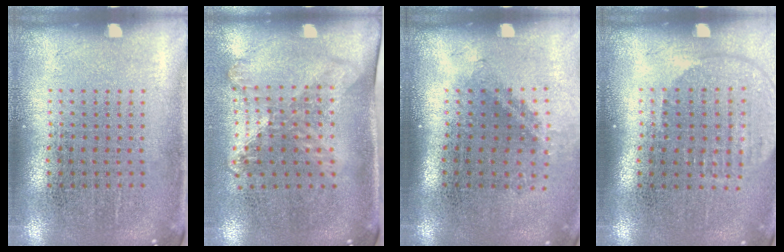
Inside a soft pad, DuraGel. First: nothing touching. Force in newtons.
{"total": 1.6, "press": 1.2, "slide": 1.0}
{"total": 1.5, "press": 1.0, "slide": 1.0}
{"total": 1.8, "press": 1.5, "slide": 0.9}